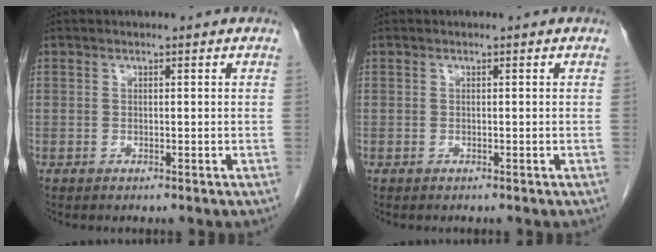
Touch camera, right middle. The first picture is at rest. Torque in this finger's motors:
{"motor_torque": [-0.13, 0.05, 0.03, 0.01]}